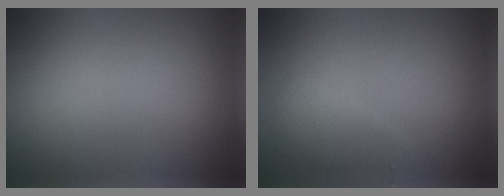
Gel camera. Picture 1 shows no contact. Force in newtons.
{"total": 2.0, "press": 2.0, "slide": 0.1}